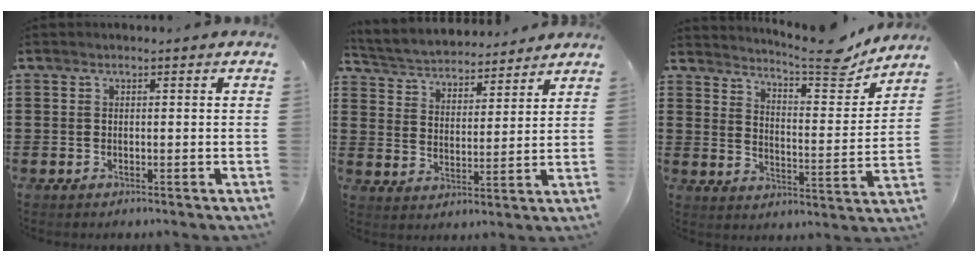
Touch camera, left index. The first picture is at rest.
{"total": 4.0, "force": [3.9, 0.5, 0.2], "torque": [-0.026, -0.028, 0.064]}
{"total": 8.3, "force": [7.6, 0.5, 3.4], "torque": [-0.063, -0.058, 0.127]}